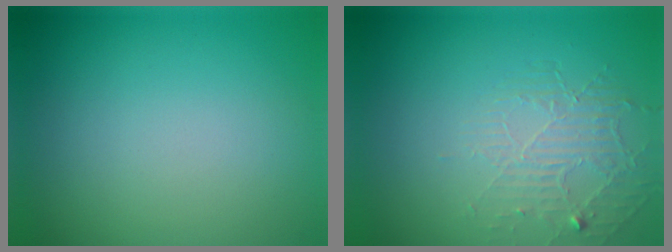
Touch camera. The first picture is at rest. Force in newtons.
{"total": 2.0, "press": 1.1, "slide": 1.7}